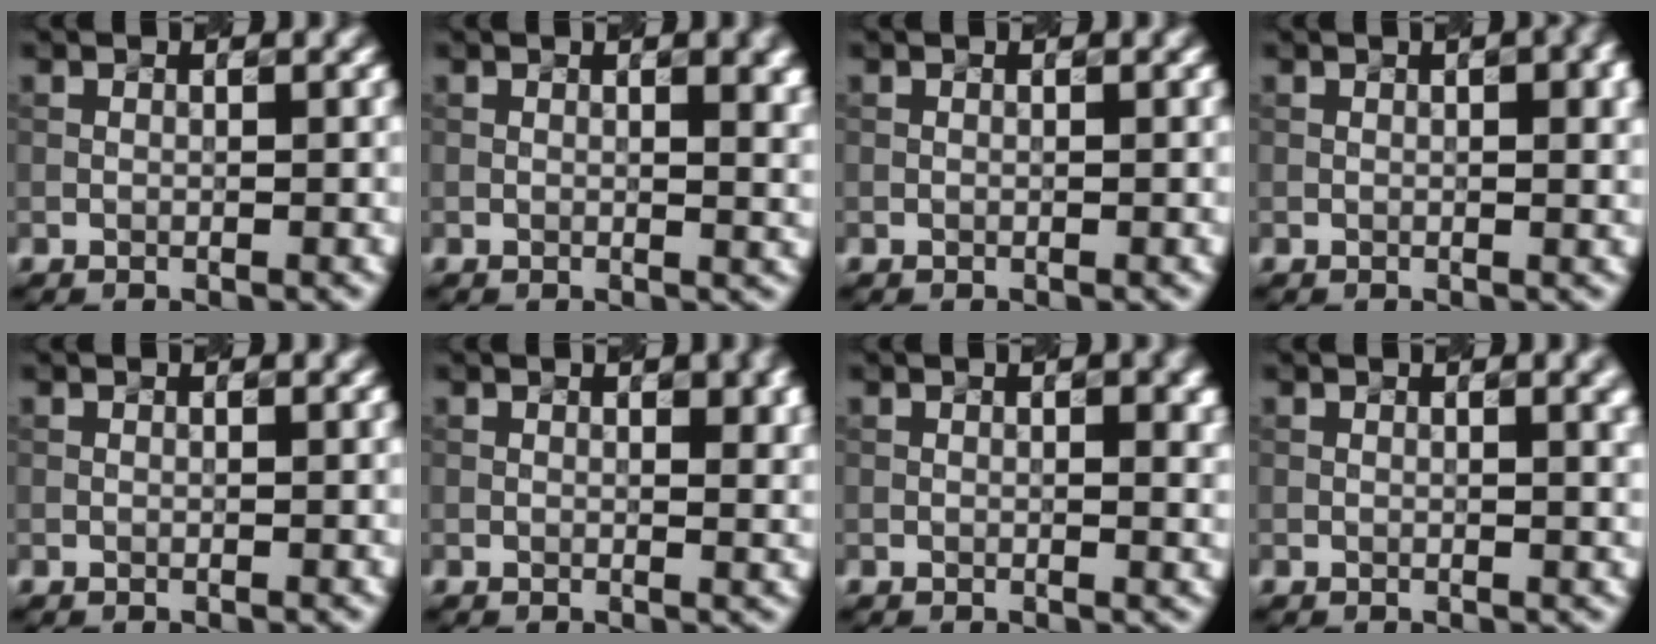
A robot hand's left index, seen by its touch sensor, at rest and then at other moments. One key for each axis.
{"total": 5.1, "fx": 1.5, "fy": 2.4, "fz": 4.3, "tx": -0.021, "ty": 0.013, "tz": 0.022}
{"total": 0.0}
{"total": 4.0, "fx": 1.1, "fy": 1.5, "fz": 3.5, "tx": -0.030, "ty": 0.014, "tz": 0.012}
{"total": 0.0}
{"total": 3.6, "fx": 1.3, "fy": 1.4, "fz": 3.1, "tx": -0.025, "ty": 0.008, "tz": 0.023}
{"total": 2.9, "fx": 0.7, "fy": 1.1, "fz": 2.6, "tx": -0.020, "ty": 0.006, "tz": 0.015}
{"total": 2.9, "fx": 1.0, "fy": 1.1, "fz": 2.5, "tx": -0.016, "ty": 0.006, "tz": 0.009}